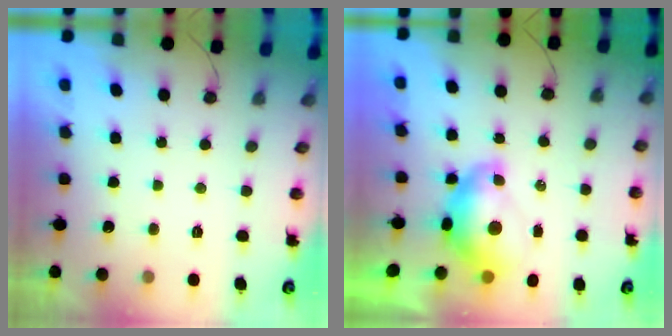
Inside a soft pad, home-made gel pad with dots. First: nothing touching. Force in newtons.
{"total": 9.1, "press": 9.0, "slide": 1.0}